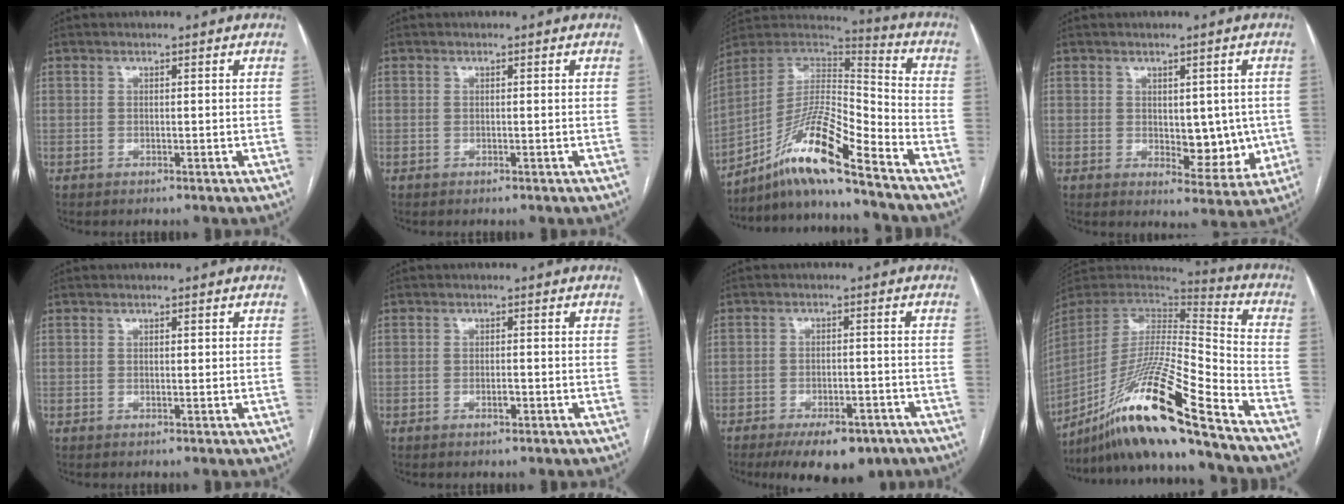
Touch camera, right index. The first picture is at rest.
{"total": 0.0}
{"total": 15.2, "force": [-10.7, 0.4, 10.8], "torque": [-0.203, 0.012, -0.190]}
{"total": 7.1, "force": [0.0, 3.9, 5.9], "torque": [-0.059, -0.002, 0.015]}
{"total": 0.7, "force": [0.2, 0.2, 0.6], "torque": [-0.009, 0.001, 0.002]}
{"total": 1.2, "force": [-0.5, 0.4, 1.1], "torque": [-0.019, 0.001, -0.004]}
{"total": 10.2, "force": [-7.2, 4.1, 5.9], "torque": [-0.079, -0.003, -0.105]}
{"total": 23.6, "force": [-17.2, -1.0, 16.1], "torque": [-0.326, -0.034, -0.317]}